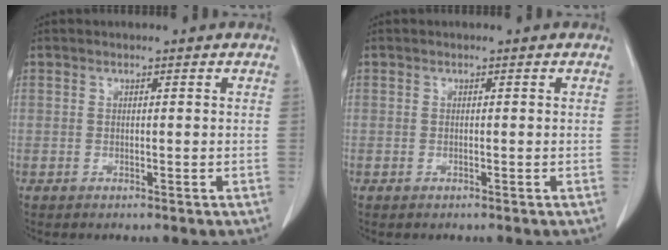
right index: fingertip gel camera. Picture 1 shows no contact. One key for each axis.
{"total": 0.0}